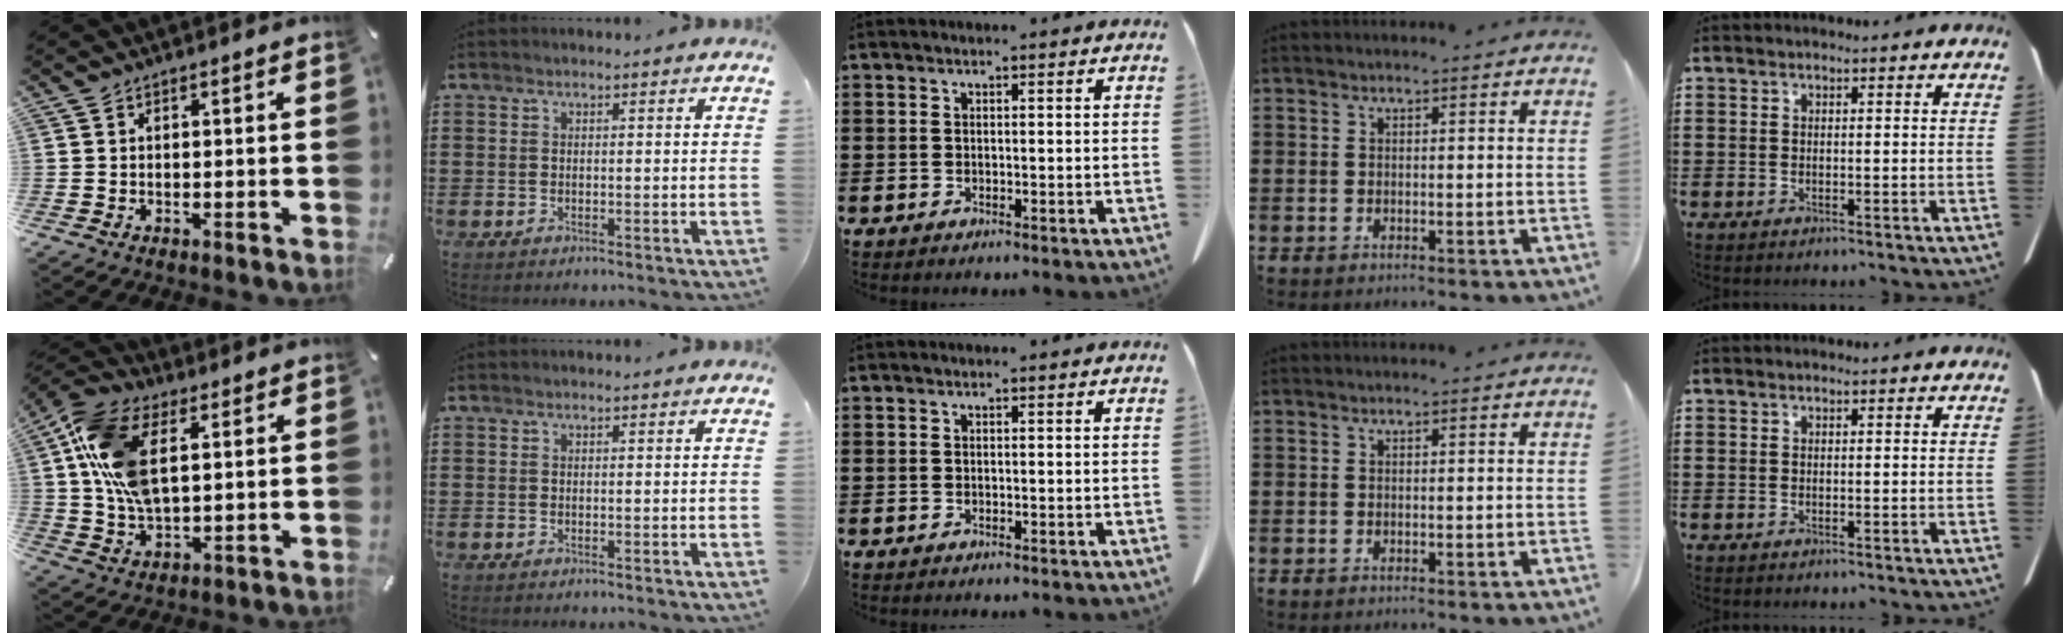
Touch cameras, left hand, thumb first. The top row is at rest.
{"thumb": {"total": 15.2, "force": [4.3, 8.9, 11.6], "torque": [-0.270, 0.001, 0.078]}}